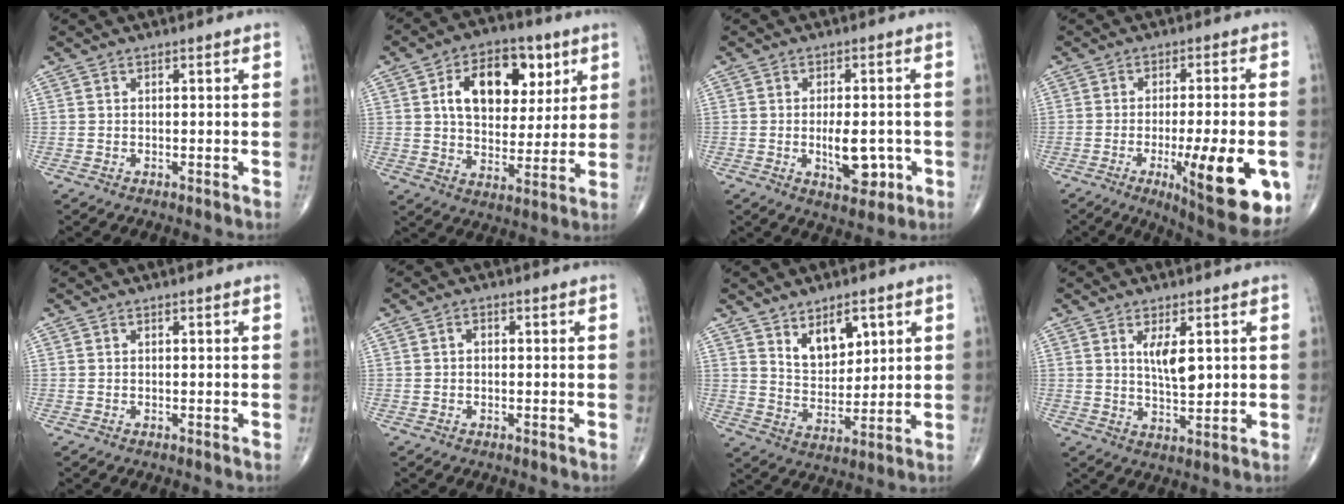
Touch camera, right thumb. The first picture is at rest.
{"total": 16.1, "force": [5.4, 10.2, 11.2], "torque": [-0.135, -0.008, 0.090]}
{"total": 7.4, "force": [-1.6, 3.7, 6.2], "torque": [-0.077, -0.001, -0.015]}
{"total": 17.9, "force": [-5.4, 4.3, 16.5], "torque": [-0.199, -0.008, -0.061]}
{"total": 0.0}
{"total": 1.1, "force": [0.0, 0.8, 0.8], "torque": [-0.007, 0.002, -0.004]}
{"total": 8.8, "force": [4.4, 4.9, 5.8], "torque": [-0.068, -0.037, 0.083]}
{"total": 5.7, "force": [1.6, 2.1, 5.0], "torque": [-0.082, -0.018, 0.032]}